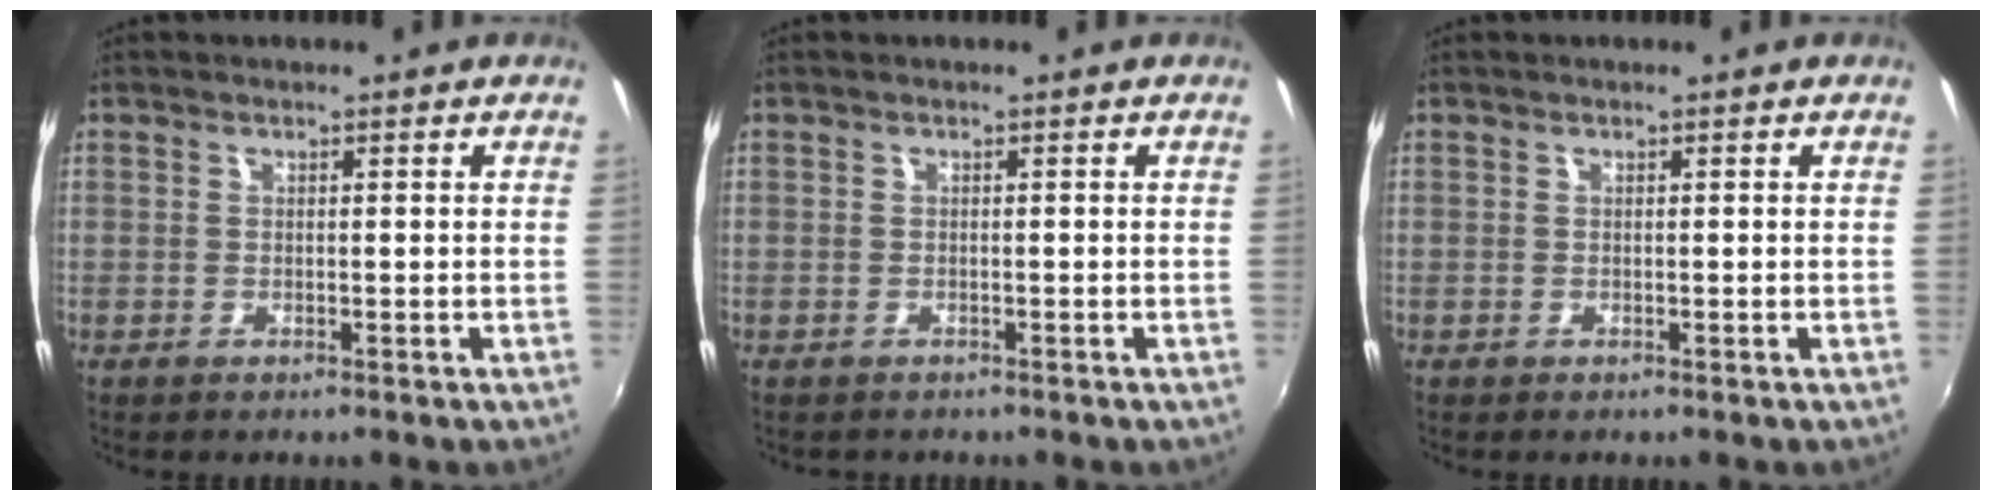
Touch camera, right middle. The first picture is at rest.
{"total": 0.7, "force": [-0.6, 0.4, 0.0], "torque": [-0.003, -0.002, -0.008]}
{"total": 0.0}